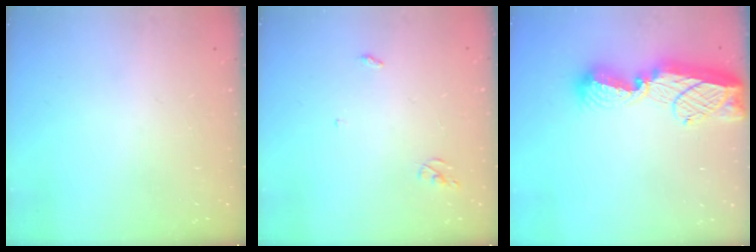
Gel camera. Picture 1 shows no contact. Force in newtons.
{"total": 2.6, "press": 2.6, "slide": 0.2}
{"total": 14.7, "press": 14.7, "slide": 1.1}